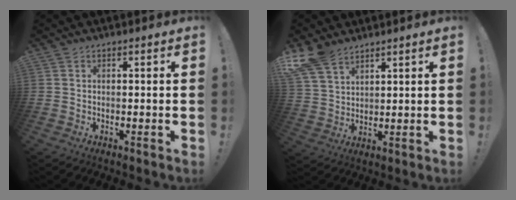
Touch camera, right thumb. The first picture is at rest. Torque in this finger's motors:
{"motor_torque": [0.21, 1.92, 1.42, 0.95, 0.49]}